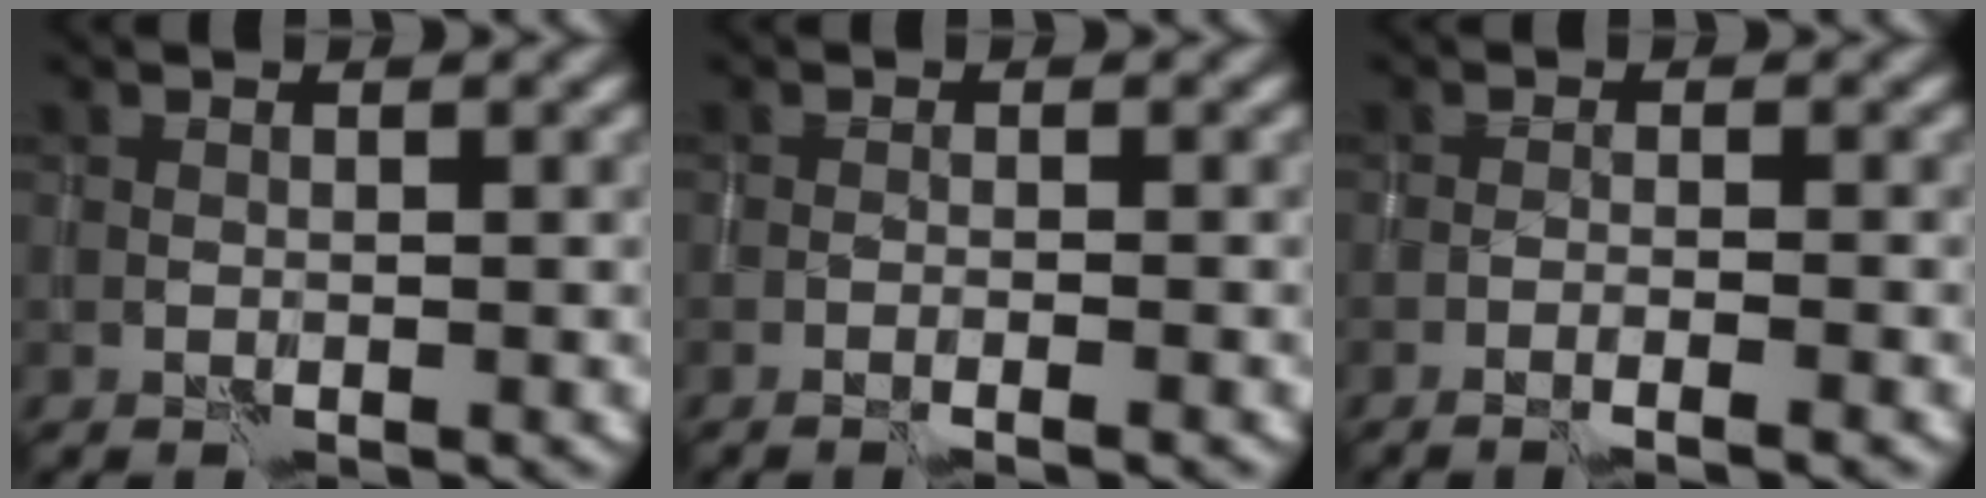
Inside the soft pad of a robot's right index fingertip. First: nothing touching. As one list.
[{"total": 1.7, "force": [-1.2, 0.2, 1.2], "torque": [-0.018, 0.005, -0.023]}, {"total": 2.4, "force": [-1.8, 0.2, 1.5], "torque": [-0.022, 0.006, -0.034]}]